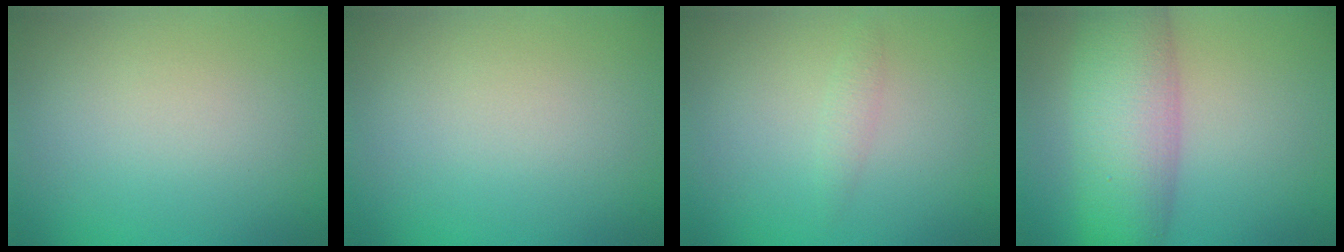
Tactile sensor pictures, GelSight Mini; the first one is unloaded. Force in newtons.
{"total": 0.0}
{"total": 1.0, "press": 1.0, "slide": 0.1}
{"total": 8.5, "press": 8.5, "slide": 0.2}